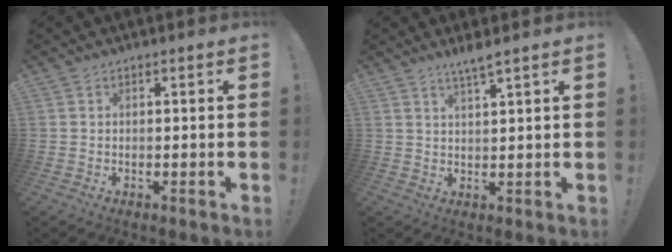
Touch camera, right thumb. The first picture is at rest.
{"total": 3.8, "force": [2.8, -0.3, 2.5], "torque": [-0.052, -0.011, 0.047]}